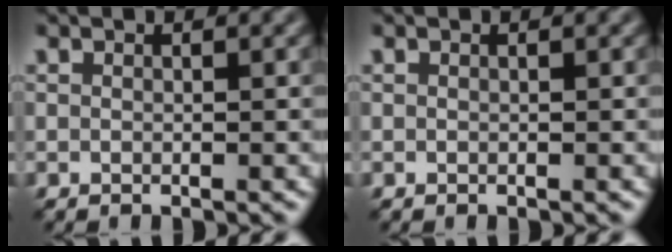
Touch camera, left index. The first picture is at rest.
{"total": 0.0}